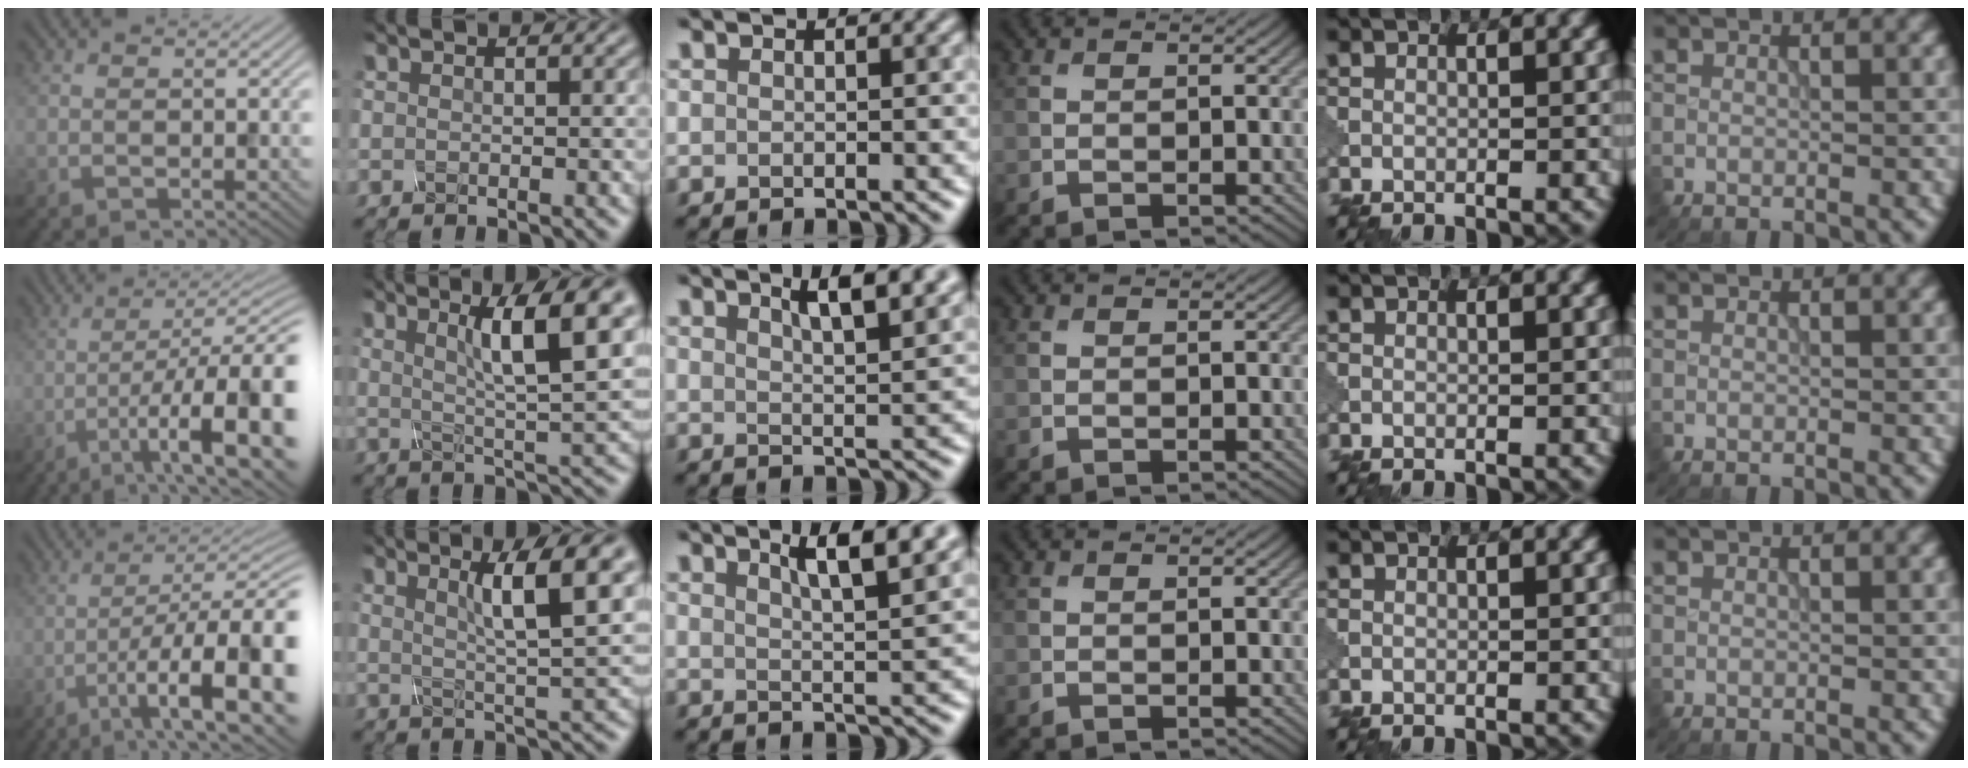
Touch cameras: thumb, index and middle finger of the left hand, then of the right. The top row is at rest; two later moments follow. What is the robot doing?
{"motion": "shake", "object": "plastic piggy bank"}